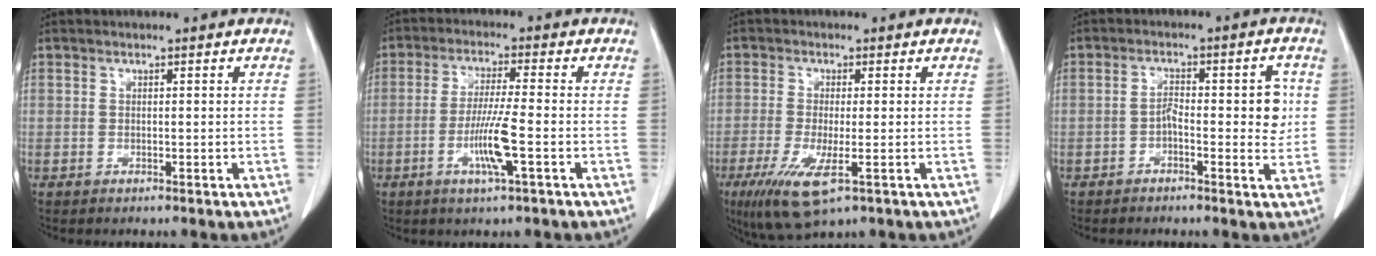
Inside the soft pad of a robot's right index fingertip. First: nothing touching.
{"total": 7.1, "force": [-2.3, -0.3, 6.7], "torque": [-0.129, -0.011, -0.045]}
{"total": 8.0, "force": [-3.4, 1.7, 7.0], "torque": [-0.140, -0.025, -0.056]}
{"total": 6.3, "force": [-0.5, 2.4, 5.8], "torque": [-0.074, 0.015, -0.008]}